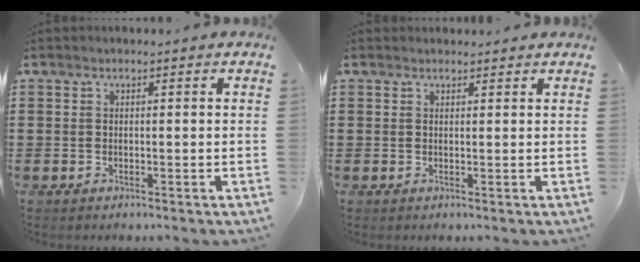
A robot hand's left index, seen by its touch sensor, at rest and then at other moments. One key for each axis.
{"total": 0.8, "fx": 0.7, "fy": 0.3, "fz": -0.1, "tx": 0.000, "ty": 0.001, "tz": 0.015}